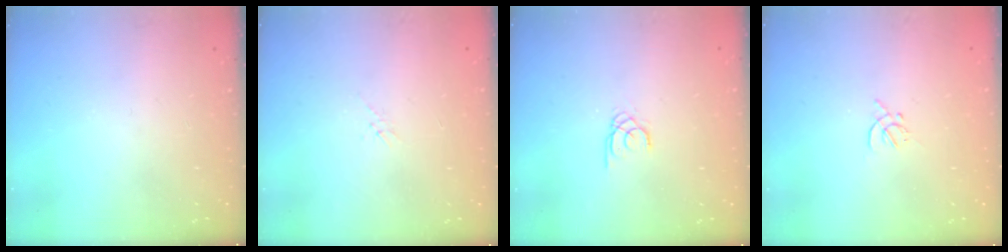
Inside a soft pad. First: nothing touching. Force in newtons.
{"total": 0.5, "press": 0.5, "slide": 0.2}
{"total": 1.3, "press": 1.3, "slide": 0.1}
{"total": 1.4, "press": 1.3, "slide": 0.5}